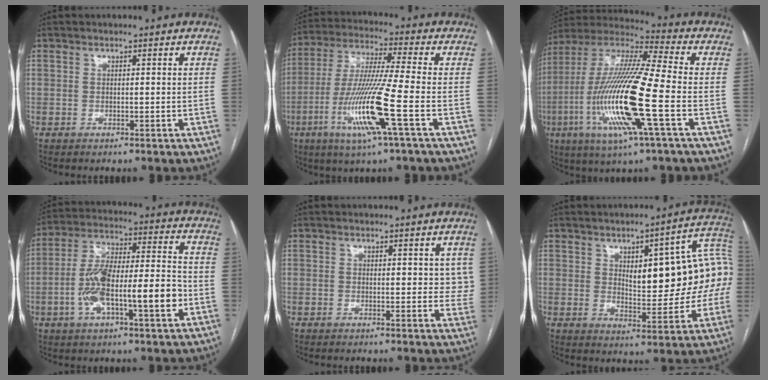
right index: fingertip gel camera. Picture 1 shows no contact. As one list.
[{"total": 14.6, "force": [-5.1, -1.0, 13.7], "torque": [-0.282, -0.021, -0.101]}, {"total": 20.7, "force": [-5.3, 1.2, 20.0], "torque": [-0.427, -0.019, -0.106]}, {"total": 15.7, "force": [-4.2, 3.4, 14.8], "torque": [-0.269, 0.020, -0.069]}, {"total": 3.5, "force": [1.5, 2.1, 2.4], "torque": [-0.012, -0.002, 0.016]}, {"total": 16.3, "force": [2.5, 5.8, 15.1], "torque": [-0.191, 0.034, 0.038]}]